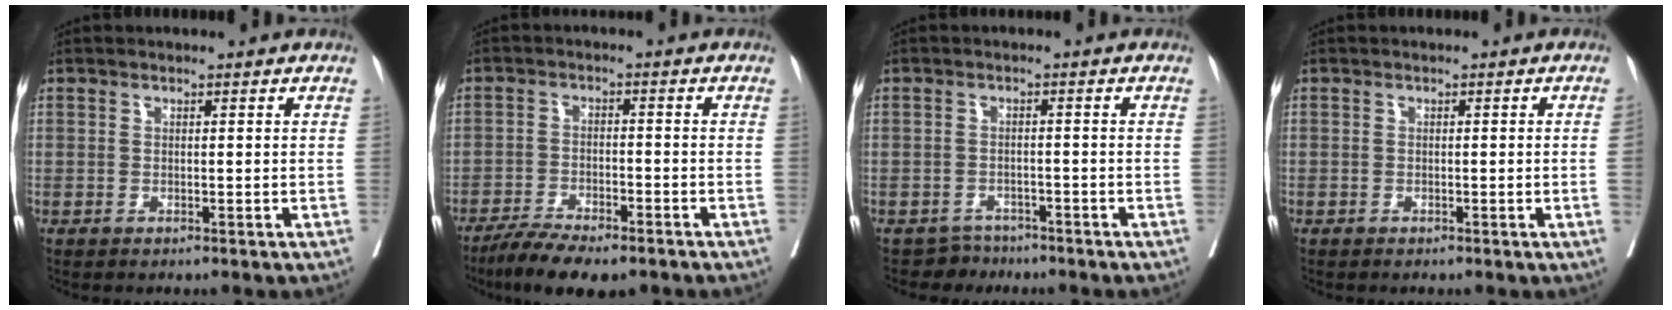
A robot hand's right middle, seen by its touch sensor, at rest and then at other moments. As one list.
[{"total": 9.4, "force": [-7.5, 2.1, 5.3], "torque": [-0.087, -0.019, -0.122]}, {"total": 2.9, "force": [-2.5, 1.2, -0.9], "torque": [0.014, -0.001, -0.044]}, {"total": 1.1, "force": [-0.2, -0.4, 1.0], "torque": [-0.014, -0.001, -0.001]}]